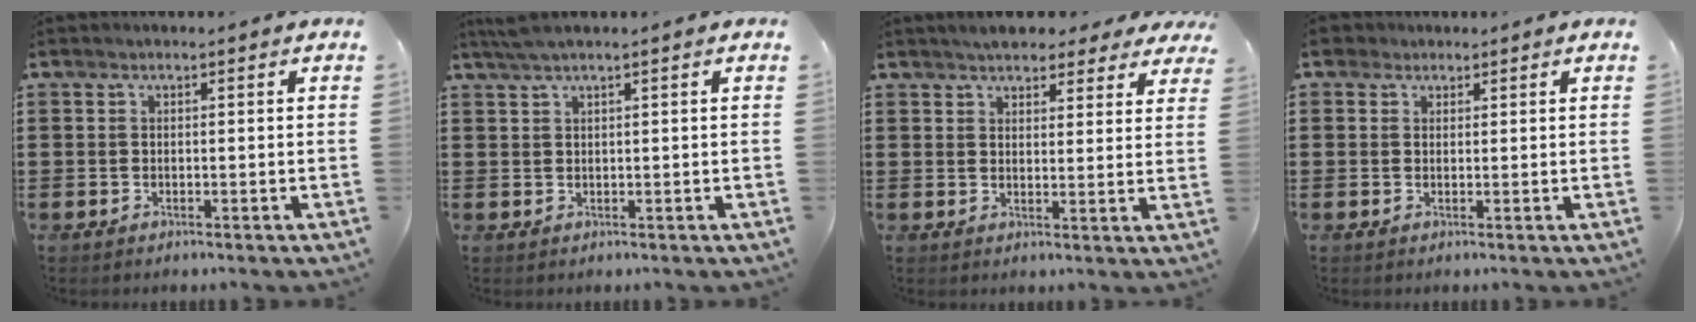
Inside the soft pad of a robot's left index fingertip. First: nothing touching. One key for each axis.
{"total": 1.7, "fx": 1.0, "fy": -0.1, "fz": 1.3, "tx": -0.026, "ty": -0.001, "tz": 0.019}
{"total": 4.4, "fx": 4.1, "fy": 1.0, "fz": 1.1, "tx": -0.026, "ty": -0.007, "tz": 0.075}
{"total": 2.0, "fx": 1.5, "fy": 1.4, "fz": 0.4, "tx": -0.006, "ty": 0.007, "tz": 0.026}